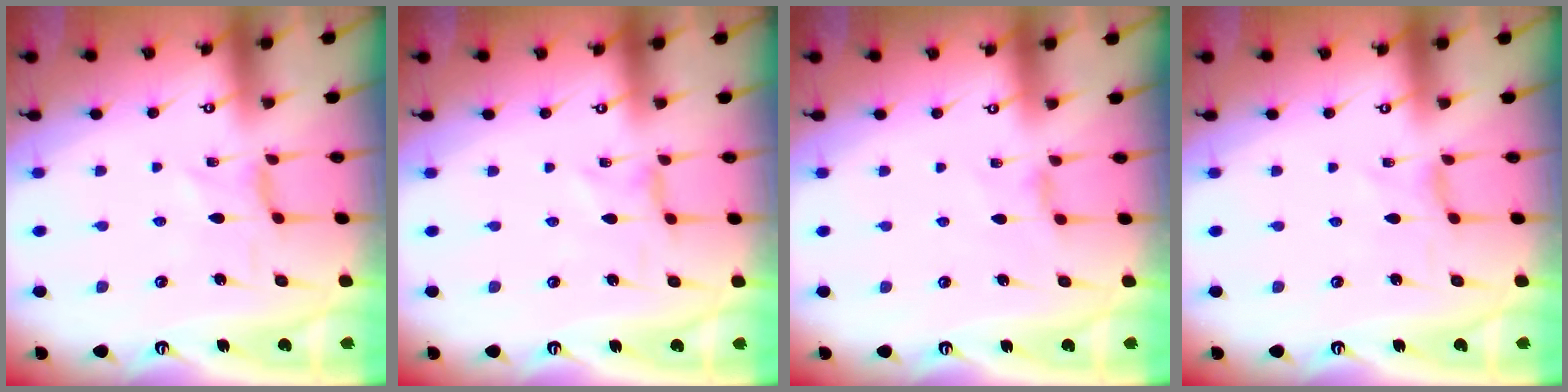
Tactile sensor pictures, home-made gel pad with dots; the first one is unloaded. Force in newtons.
{"total": 0.0}
{"total": 2.7, "press": 2.6, "slide": 0.5}
{"total": 0.0}